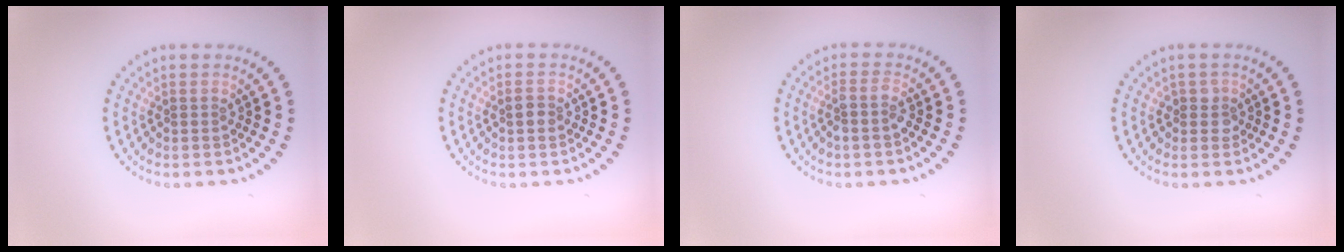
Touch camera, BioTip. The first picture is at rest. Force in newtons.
{"total": 1.1, "press": 1.1, "slide": 0.1}
{"total": 1.7, "press": 1.4, "slide": 0.9}
{"total": 1.4, "press": 1.2, "slide": 0.8}